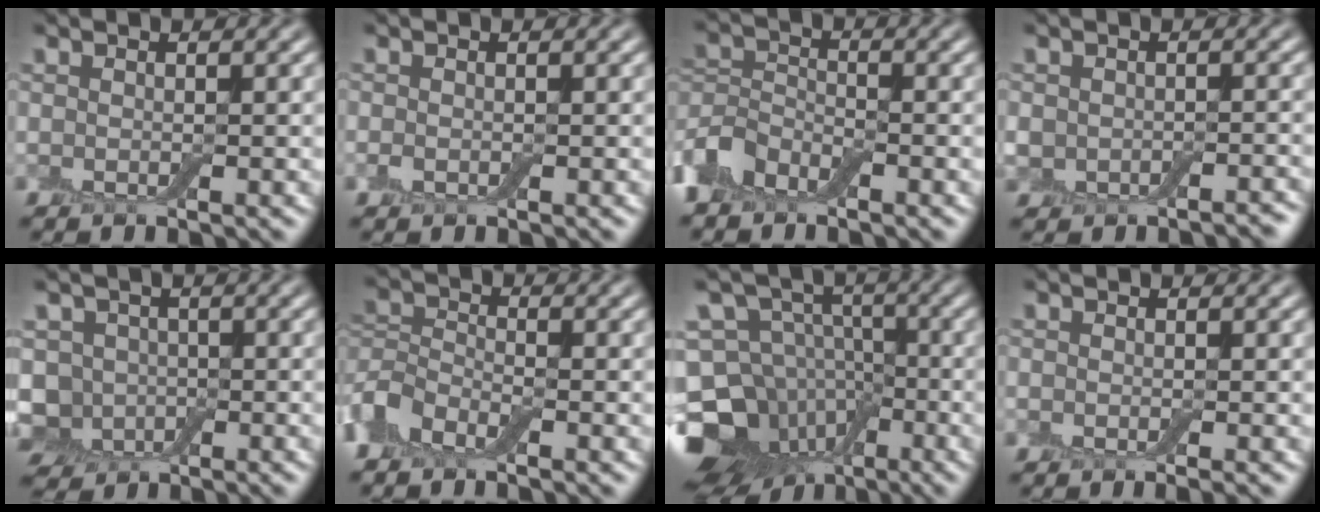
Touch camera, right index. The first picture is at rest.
{"total": 0.6, "force": [-0.2, 0.5, 0.4], "torque": [-0.007, -0.002, -0.005]}
{"total": 4.3, "force": [-2.7, 2.6, 2.1], "torque": [-0.046, -0.004, -0.068]}
{"total": 3.3, "force": [-1.7, 2.6, 1.2], "torque": [-0.007, -0.014, -0.029]}
{"total": 4.9, "force": [-1.4, 4.3, 2.0], "torque": [-0.028, 0.003, -0.039]}
{"total": 4.0, "force": [-2.4, 2.3, 2.3], "torque": [-0.051, -0.004, -0.063]}
{"total": 14.3, "force": [-8.0, 10.4, 5.6], "torque": [-0.114, -0.018, -0.124]}
{"total": 0.9, "force": [-0.5, 0.1, 0.8], "torque": [-0.010, -0.005, -0.009]}